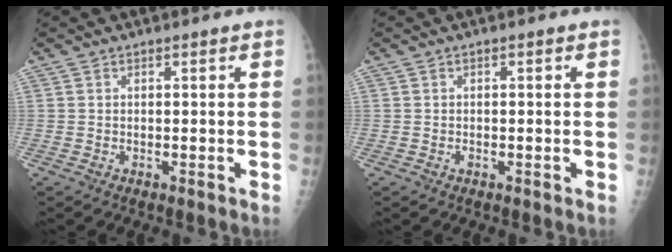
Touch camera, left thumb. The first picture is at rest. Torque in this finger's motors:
{"motor_torque": [-0.11, 0.14, 0.28, 0.03, 0.00]}